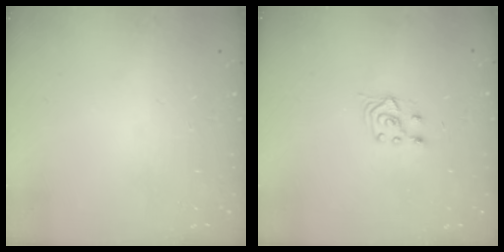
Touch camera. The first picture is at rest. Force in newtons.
{"total": 3.9, "press": 3.8, "slide": 0.9}